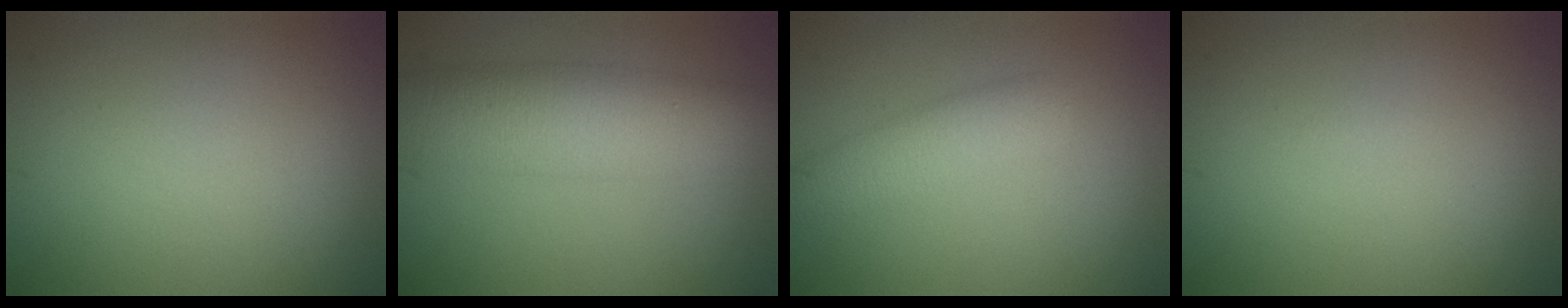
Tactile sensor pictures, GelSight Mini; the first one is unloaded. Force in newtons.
{"total": 7.4, "press": 7.4, "slide": 0.1}
{"total": 3.4, "press": 3.4, "slide": 0.1}
{"total": 0.0}